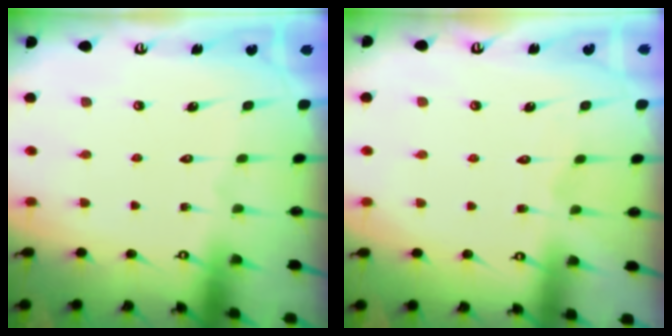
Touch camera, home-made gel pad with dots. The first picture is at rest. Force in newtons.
{"total": 2.8, "press": 2.8, "slide": 0.3}